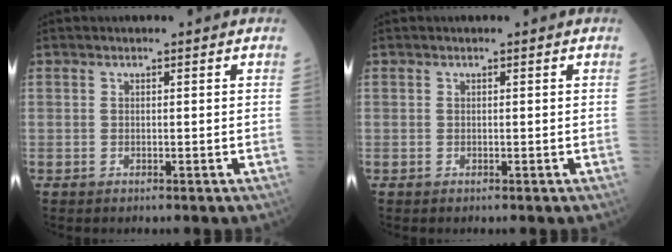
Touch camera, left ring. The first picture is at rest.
{"total": 0.0}